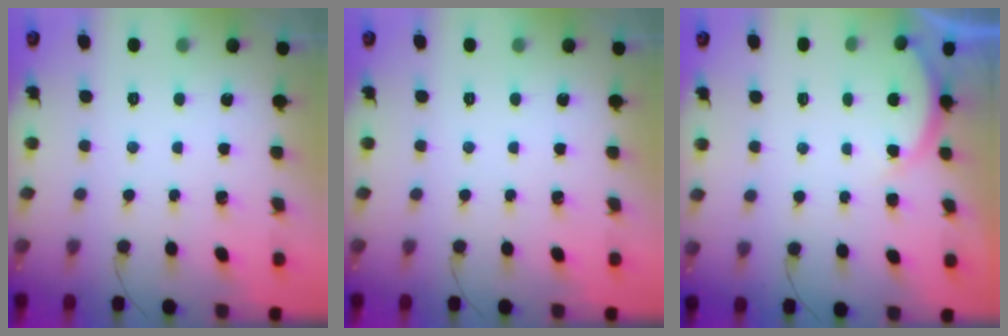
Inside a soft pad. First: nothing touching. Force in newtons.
{"total": 0.0}
{"total": 2.6, "press": 2.5, "slide": 0.7}